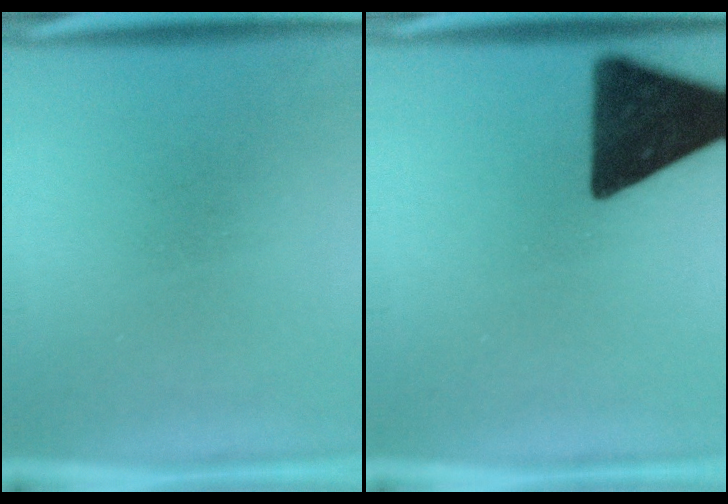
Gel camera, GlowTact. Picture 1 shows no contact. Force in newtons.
{"total": 15.9}